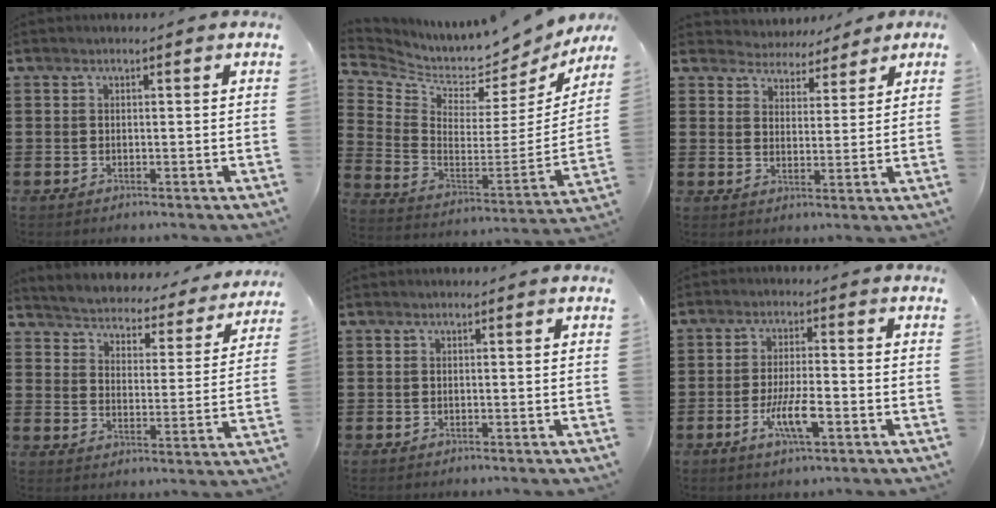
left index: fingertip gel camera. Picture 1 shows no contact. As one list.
[{"total": 4.4, "force": [3.9, 1.6, 1.0], "torque": [-0.052, -0.057, 0.059]}, {"total": 3.9, "force": [3.6, 1.5, -0.2], "torque": [-0.018, -0.013, 0.065]}, {"total": 3.0, "force": [3.0, -0.1, -0.2], "torque": [-0.019, -0.035, 0.041]}, {"total": 0.0}, {"total": 6.6, "force": [-2.6, 1.7, 5.9], "torque": [-0.113, -0.004, -0.046]}]